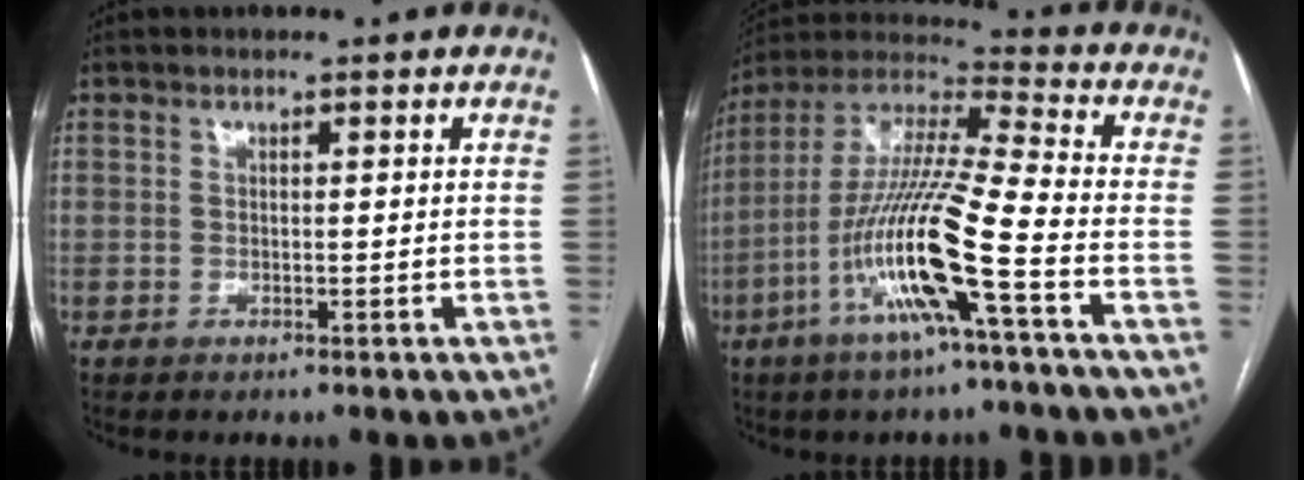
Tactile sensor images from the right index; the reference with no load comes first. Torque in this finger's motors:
{"motor_torque": [2.14, 0.00, 1.06, 0.21]}